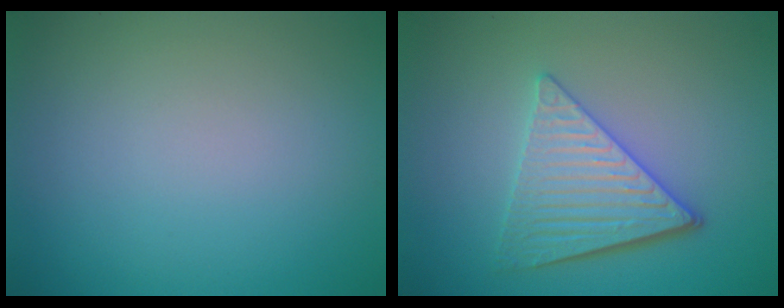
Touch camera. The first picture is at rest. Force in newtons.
{"total": 4.8, "press": 3.9, "slide": 2.8}